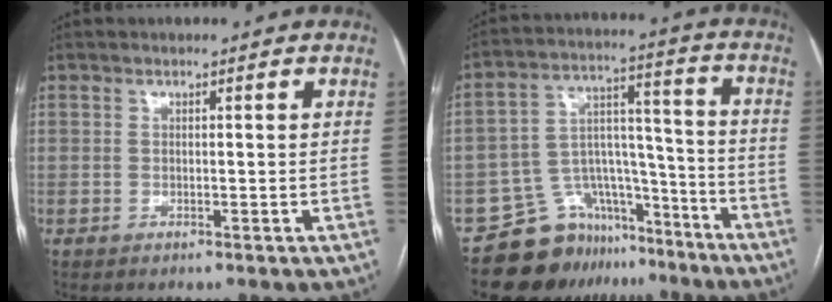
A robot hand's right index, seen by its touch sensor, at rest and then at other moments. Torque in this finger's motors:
{"motor_torque": [-0.24, -0.29, -0.69, -0.21]}